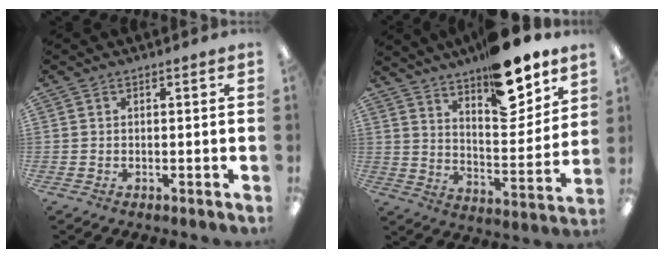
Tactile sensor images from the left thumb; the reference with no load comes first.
{"total": 17.8, "force": [13.8, 6.5, 9.2], "torque": [-0.126, -0.097, 0.233]}